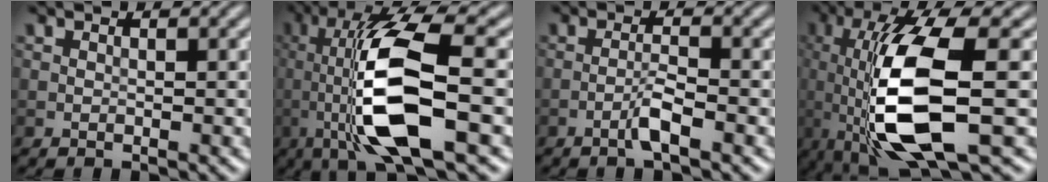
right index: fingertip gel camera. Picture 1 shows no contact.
{"total": 11.4, "force": [-1.2, 3.2, 10.9], "torque": [-0.202, 0.001, -0.022]}
{"total": 2.1, "force": [-1.3, 0.1, 1.7], "torque": [-0.033, 0.008, -0.028]}
{"total": 11.0, "force": [-1.1, 3.5, 10.4], "torque": [-0.211, -0.011, -0.017]}